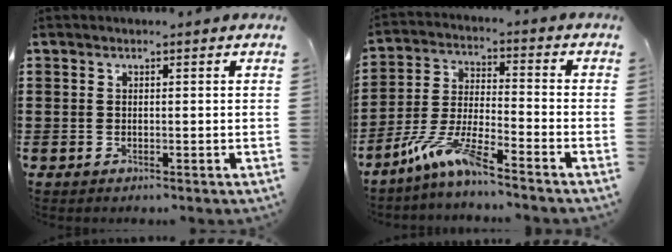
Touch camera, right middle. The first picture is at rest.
{"total": 8.4, "force": [-6.5, 0.4, 5.3], "torque": [-0.124, -0.013, -0.130]}